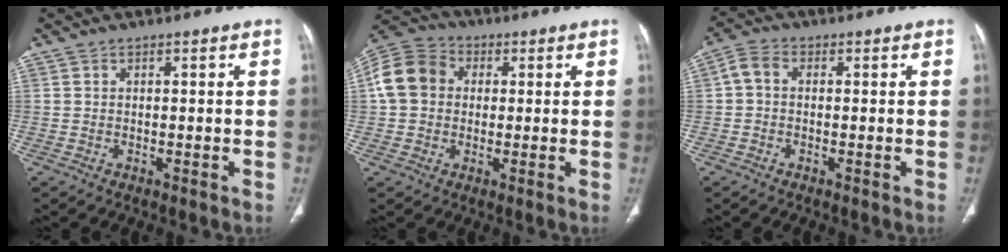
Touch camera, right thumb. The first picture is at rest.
{"total": 10.6, "force": [1.3, 8.8, 5.8], "torque": [-0.103, 0.026, 0.011]}
{"total": 3.5, "force": [0.0, 2.4, 2.5], "torque": [-0.048, 0.011, -0.008]}